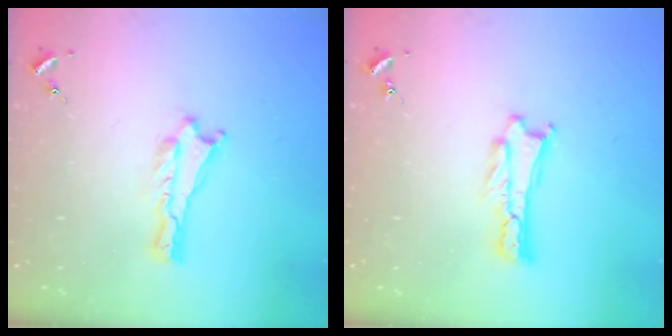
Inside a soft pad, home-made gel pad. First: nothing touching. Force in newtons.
{"total": 0.0}